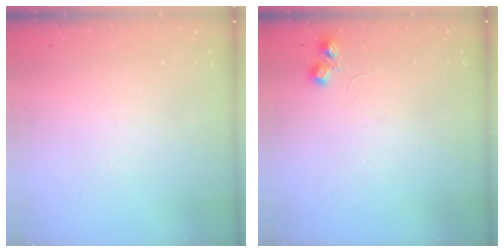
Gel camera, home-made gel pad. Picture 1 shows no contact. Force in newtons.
{"total": 5.2, "press": 5.1, "slide": 0.7}